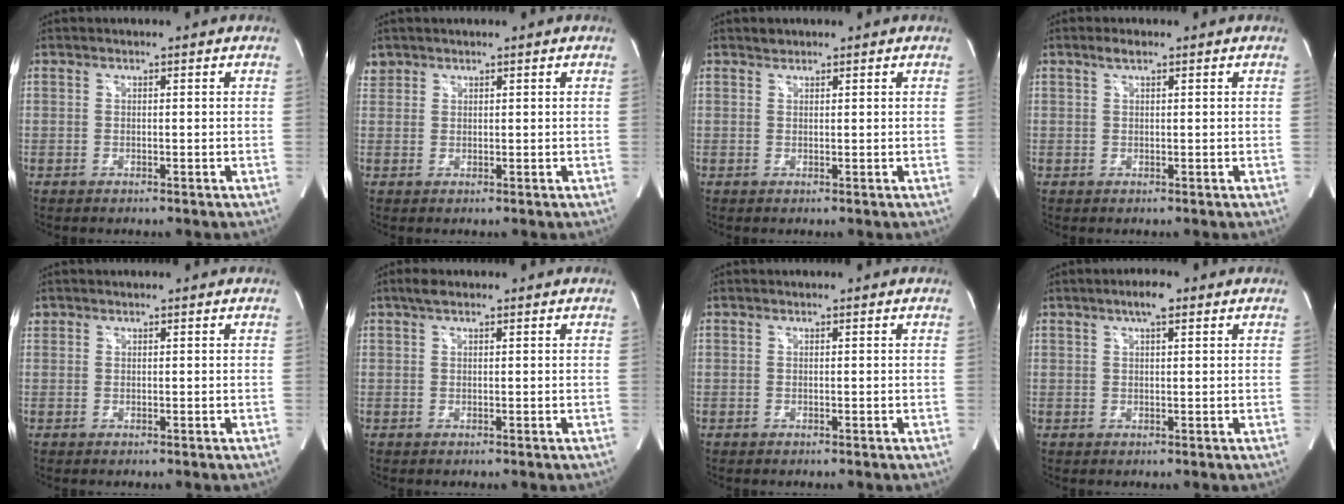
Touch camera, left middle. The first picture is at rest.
{"total": 1.7, "force": [1.4, 1.0, -0.1], "torque": [0.005, 0.012, 0.026]}
{"total": 0.9, "force": [0.8, 0.3, 0.0], "torque": [-0.003, 0.002, 0.013]}
{"total": 1.4, "force": [1.0, 0.4, 0.9], "torque": [-0.019, 0.007, 0.019]}
{"total": 0.7, "force": [0.5, 0.5, 0.0], "torque": [0.000, 0.010, 0.009]}
{"total": 2.2, "force": [1.5, 0.6, 1.5], "torque": [-0.033, 0.016, 0.026]}
{"total": 0.0}
{"total": 3.2, "force": [1.9, 0.6, 2.5], "torque": [-0.048, 0.009, 0.032]}